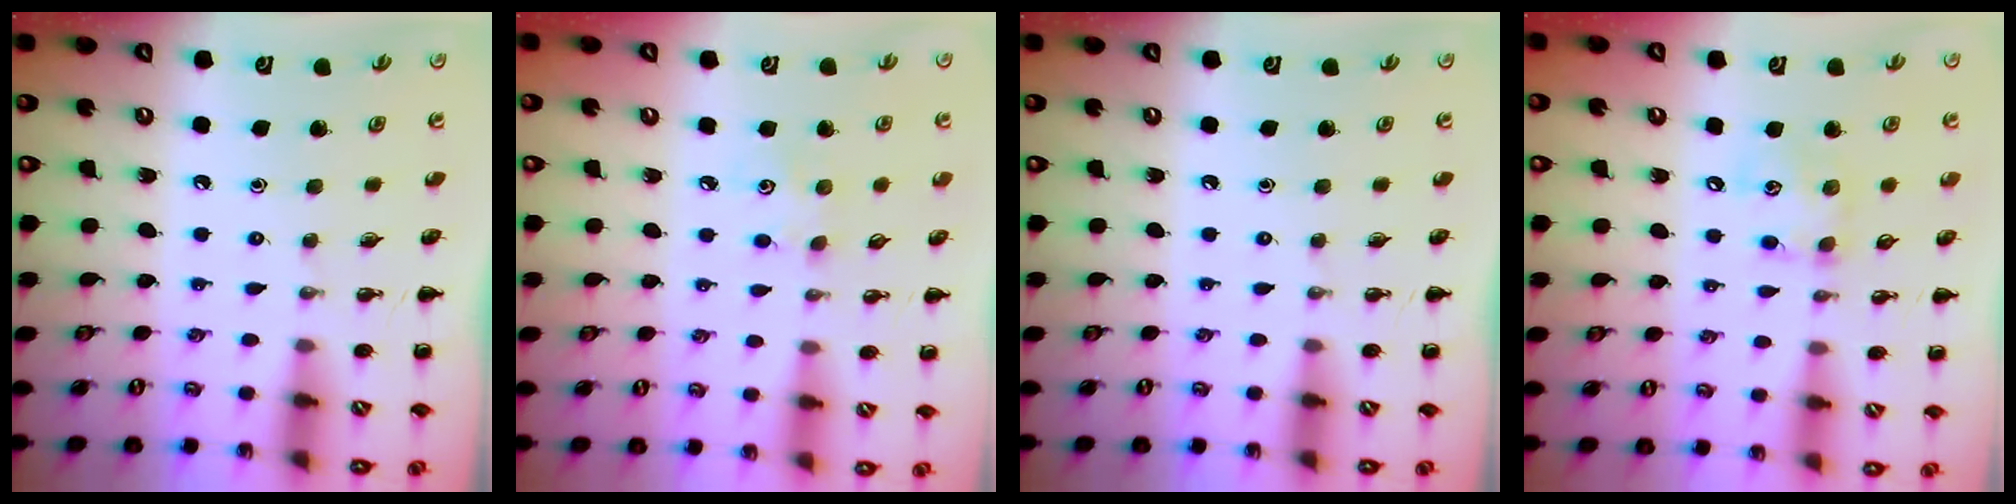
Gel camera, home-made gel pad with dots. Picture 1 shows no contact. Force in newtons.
{"total": 4.1, "press": 3.9, "slide": 1.1}
{"total": 0.0}
{"total": 7.5, "press": 7.4, "slide": 0.9}